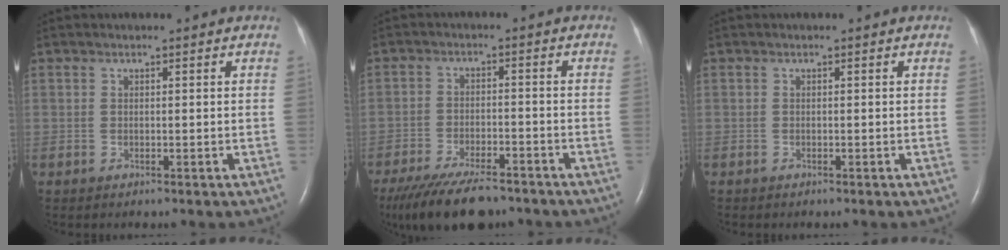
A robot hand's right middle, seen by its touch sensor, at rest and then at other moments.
{"total": 13.2, "force": [-10.7, 3.6, 6.9], "torque": [-0.132, -0.025, -0.171]}
{"total": 0.0}